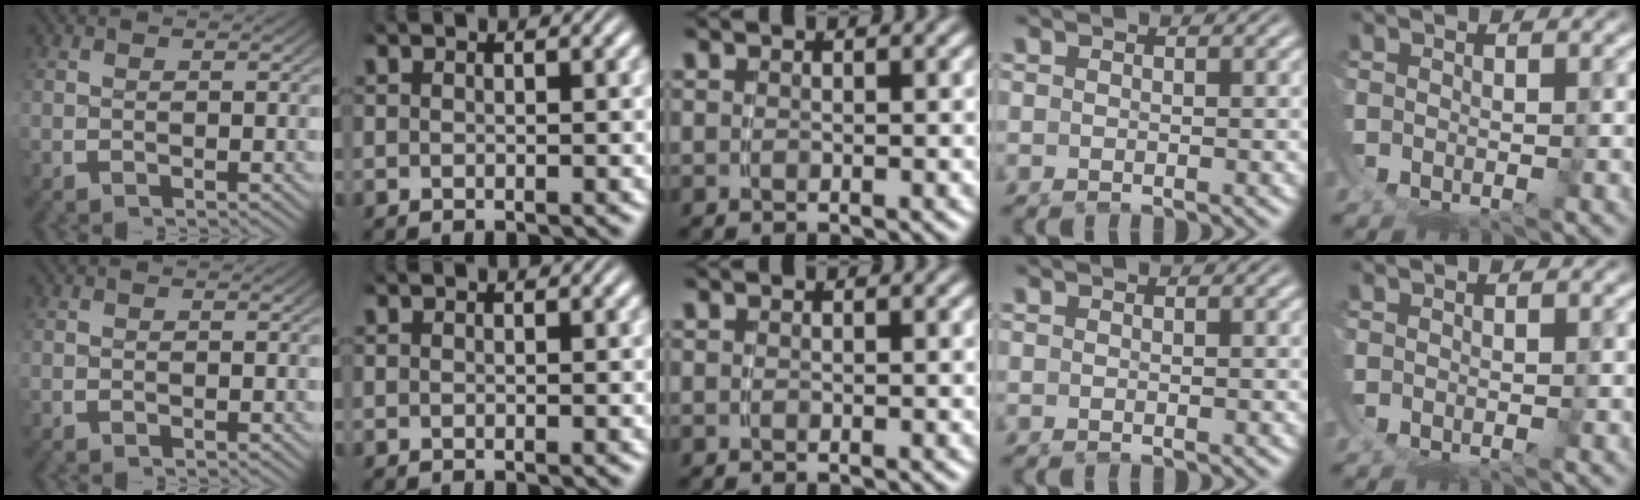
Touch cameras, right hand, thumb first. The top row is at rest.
{}